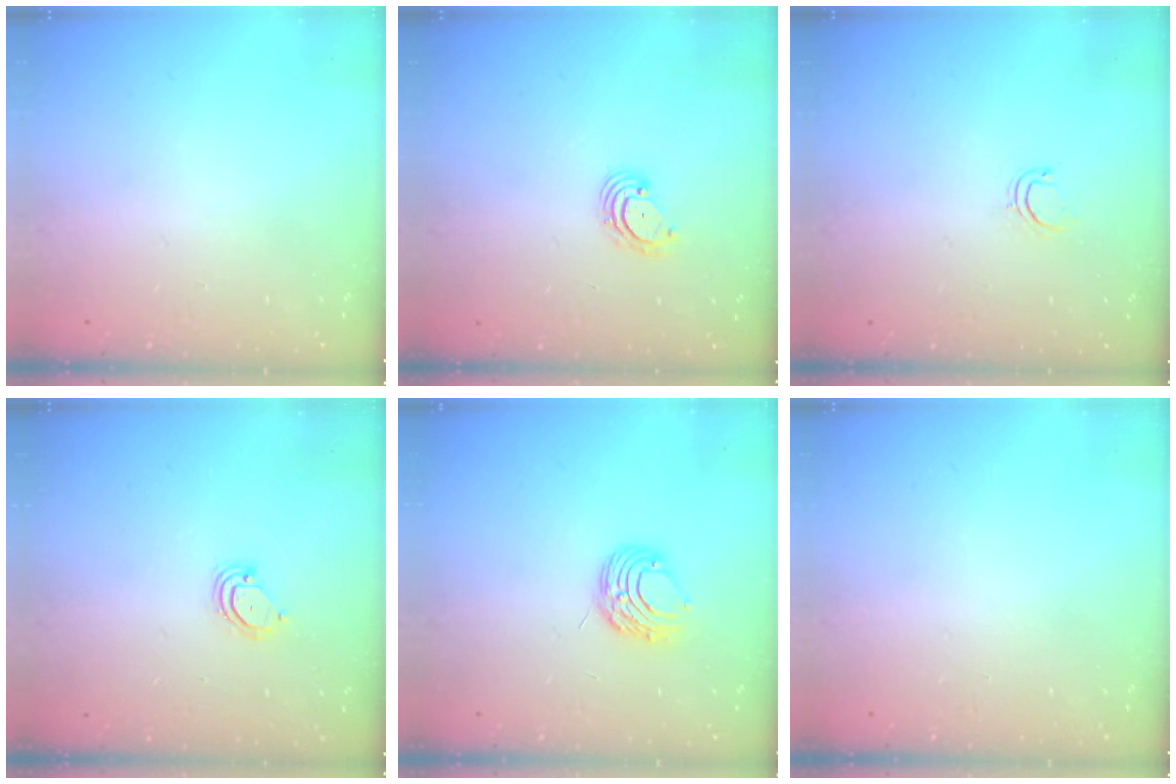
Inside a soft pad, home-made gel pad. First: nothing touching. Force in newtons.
{"total": 3.7, "press": 3.7, "slide": 0.4}
{"total": 4.1, "press": 4.1, "slide": 0.7}
{"total": 4.4, "press": 4.4, "slide": 0.3}
{"total": 7.4, "press": 7.4, "slide": 0.7}
{"total": 0.0}